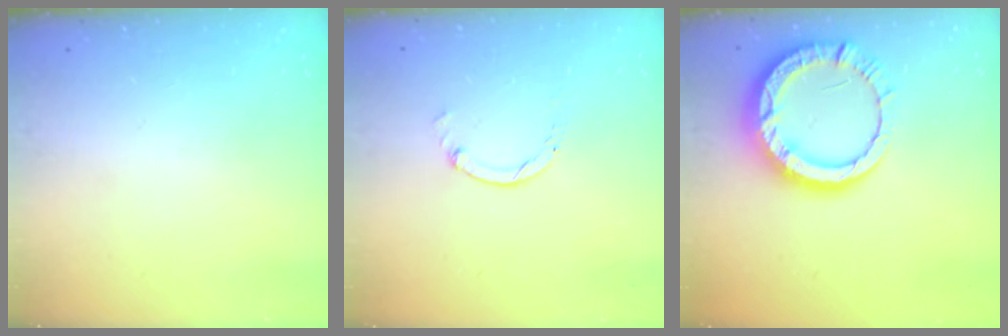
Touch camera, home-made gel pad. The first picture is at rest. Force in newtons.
{"total": 0.7, "press": 0.7, "slide": 0.2}
{"total": 13.9, "press": 13.8, "slide": 1.5}